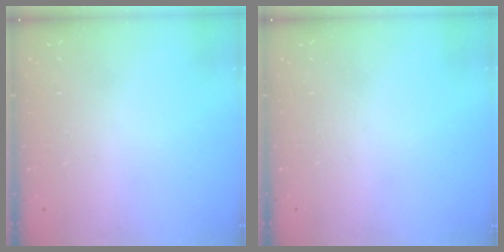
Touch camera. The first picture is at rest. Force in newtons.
{"total": 0.0}